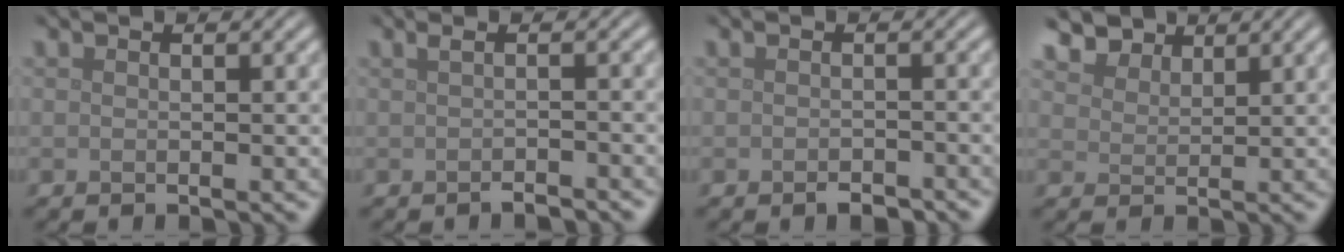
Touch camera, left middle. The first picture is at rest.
{"total": 1.2, "force": [-0.6, 0.3, 1.1], "torque": [-0.017, -0.005, -0.011]}
{"total": 1.6, "force": [-1.0, 0.7, 1.0], "torque": [-0.017, -0.004, -0.017]}
{"total": 4.0, "force": [3.4, 1.7, 0.9], "torque": [-0.034, -0.014, 0.073]}